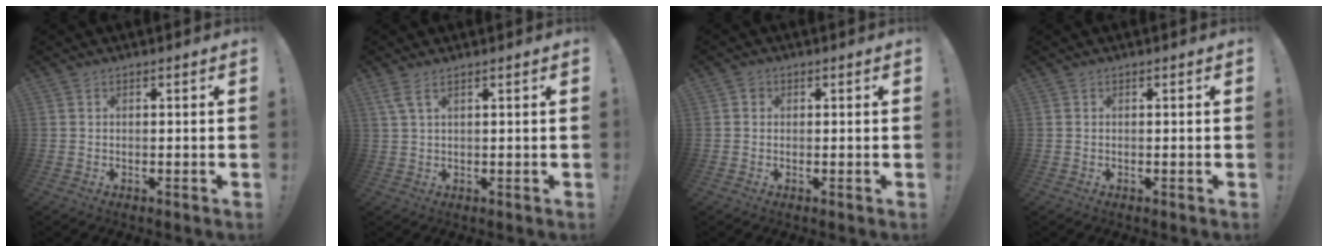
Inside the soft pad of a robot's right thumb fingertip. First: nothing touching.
{"total": 3.0, "force": [1.8, 0.5, 2.4], "torque": [-0.048, -0.005, 0.032]}
{"total": 1.2, "force": [0.2, 1.1, 0.5], "torque": [-0.002, 0.001, 0.001]}
{"total": 0.0}